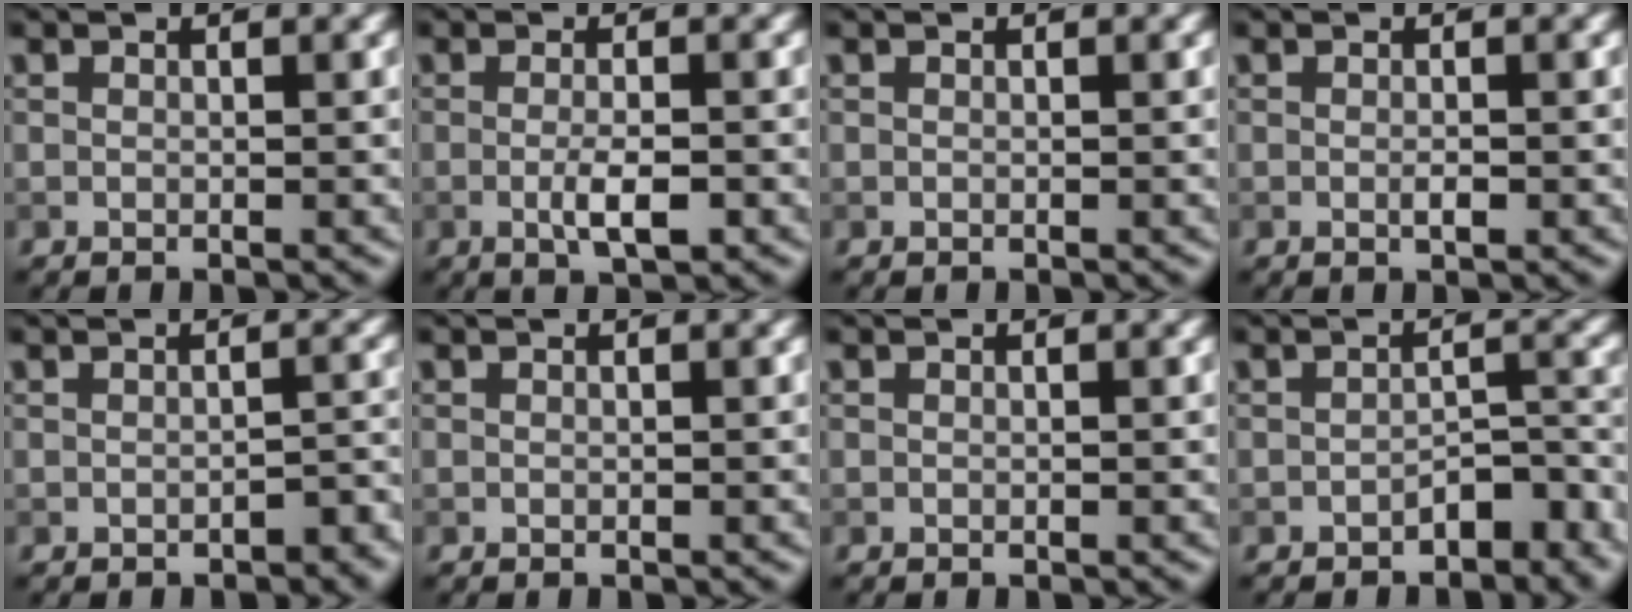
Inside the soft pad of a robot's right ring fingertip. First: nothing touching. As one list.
[{"total": 2.7, "force": [-0.7, 0.6, 2.5], "torque": [-0.047, -0.004, -0.014]}, {"total": 0.0}, {"total": 0.9, "force": [-0.2, 0.2, 0.8], "torque": [-0.016, -0.001, -0.004]}, {"total": 1.7, "force": [-1.0, 0.8, 1.2], "torque": [-0.016, 0.002, -0.013]}, {"total": 0.0}, {"total": 0.0}, {"total": 3.4, "force": [-2.3, 1.6, 1.9], "torque": [-0.021, 0.008, -0.036]}]